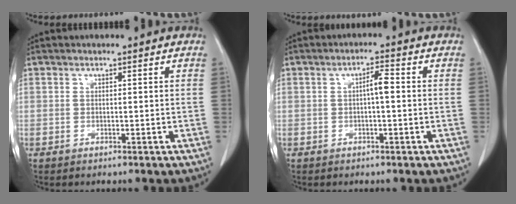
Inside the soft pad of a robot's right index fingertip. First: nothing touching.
{"total": 2.7, "force": [0.0, 0.4, 2.6], "torque": [-0.046, 0.005, -0.001]}